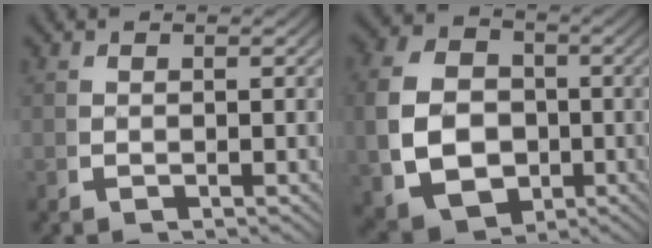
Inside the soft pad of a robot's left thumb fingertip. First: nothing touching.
{"total": 11.9, "force": [-1.2, 9.5, 7.0], "torque": [-0.157, -0.047, 0.000]}